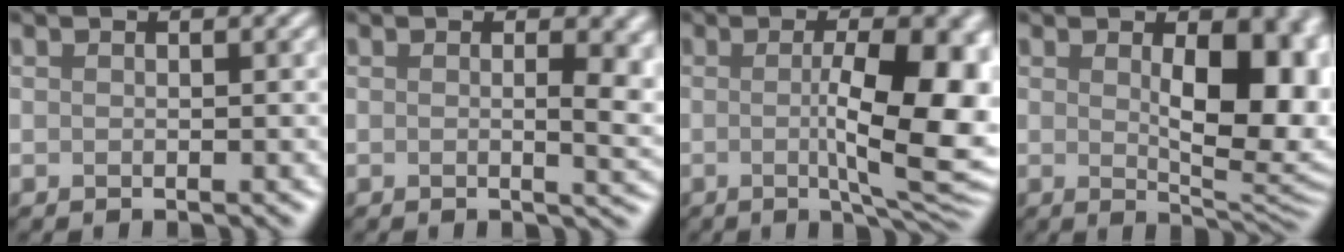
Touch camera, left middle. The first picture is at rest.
{"total": 4.2, "force": [0.4, 1.4, 4.0], "torque": [-0.041, -0.005, 0.008]}
{"total": 9.9, "force": [0.0, 2.5, 9.5], "torque": [-0.131, -0.011, 0.004]}
{"total": 8.6, "force": [1.0, 3.9, 7.6], "torque": [-0.098, -0.009, 0.026]}